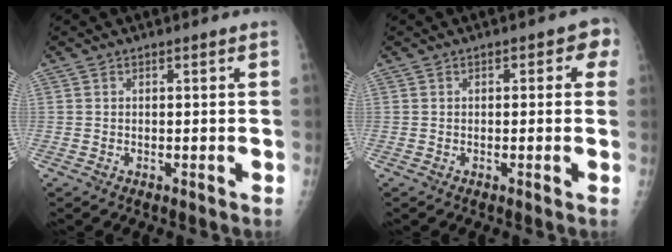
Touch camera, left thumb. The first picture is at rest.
{"total": 3.8, "force": [0.8, 2.1, 3.0], "torque": [-0.007, 0.006, -0.001]}